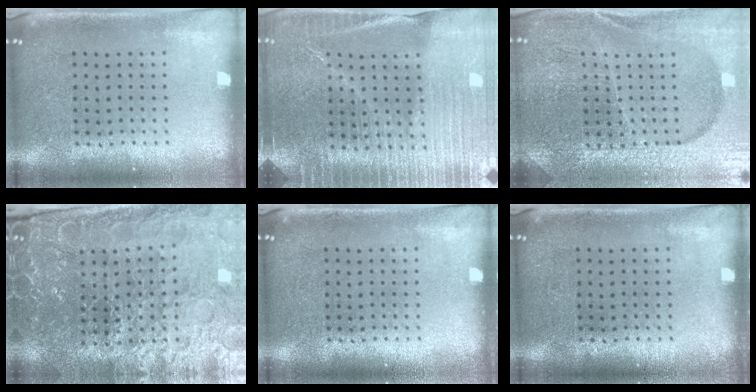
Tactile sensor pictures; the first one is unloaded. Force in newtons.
{"total": 4.3, "press": 4.0, "slide": 1.6}
{"total": 4.9, "press": 4.5, "slide": 1.8}
{"total": 4.1, "press": 4.0, "slide": 0.8}
{"total": 0.0}
{"total": 0.0}